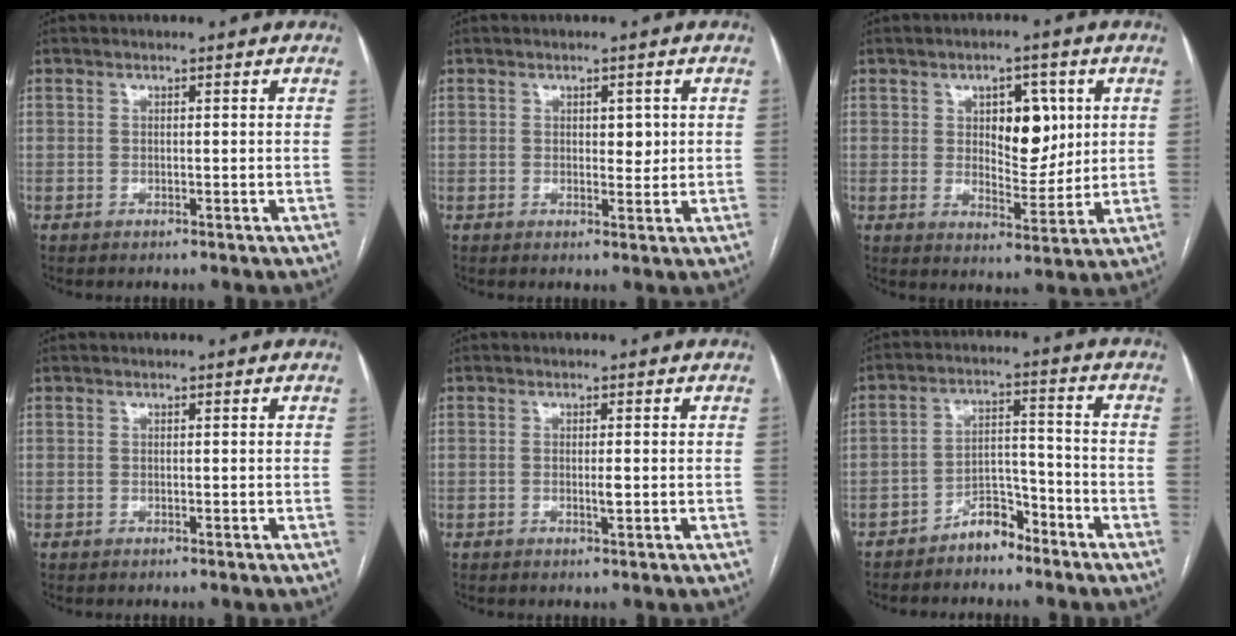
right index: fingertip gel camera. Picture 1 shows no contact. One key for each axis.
{"total": 2.4, "fx": 0.5, "fy": 1.3, "fz": 1.9, "tx": -0.023, "ty": -0.003, "tz": 0.008}
{"total": 8.1, "fx": 2.4, "fy": 4.1, "fz": 6.5, "tx": -0.089, "ty": 0.007, "tz": 0.042}
{"total": 0.0}
{"total": 1.1, "fx": -0.1, "fy": 0.2, "fz": 1.1, "tx": -0.020, "ty": -0.002, "tz": 0.001}
{"total": 5.7, "fx": -4.5, "fy": 2.5, "fz": 2.3, "tx": -0.033, "ty": 0.017, "tz": -0.079}